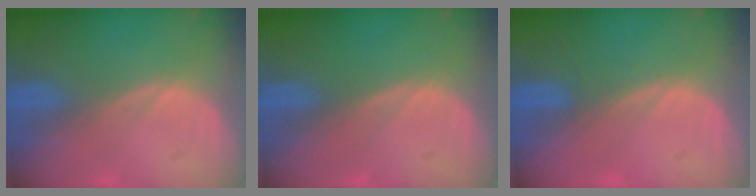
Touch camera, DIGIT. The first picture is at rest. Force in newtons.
{"total": 0.0}
{"total": 0.6, "press": 0.6, "slide": 0.2}